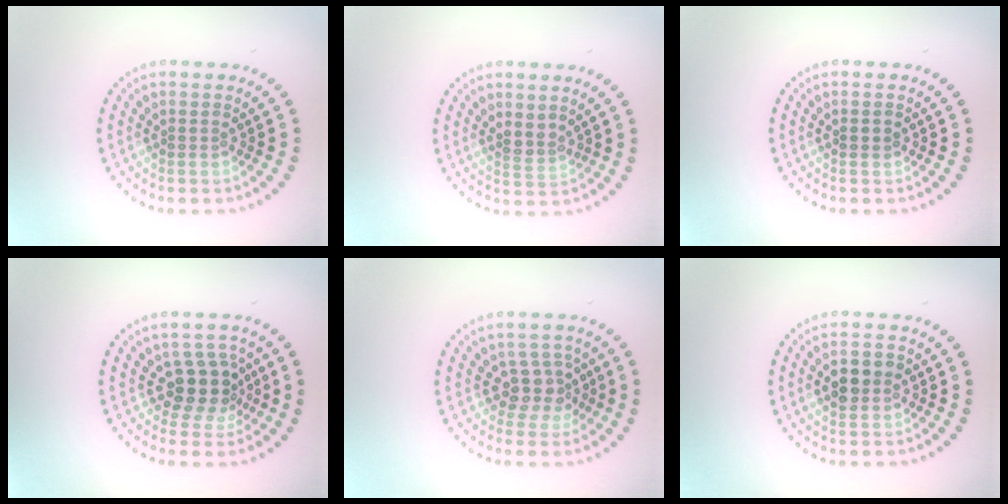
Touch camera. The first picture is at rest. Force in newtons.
{"total": 1.4, "press": 0.9, "slide": 1.0}
{"total": 0.9, "press": 0.8, "slide": 0.1}
{"total": 3.6, "press": 2.9, "slide": 2.2}
{"total": 2.9, "press": 2.4, "slide": 1.7}
{"total": 2.8, "press": 2.8, "slide": 0.3}